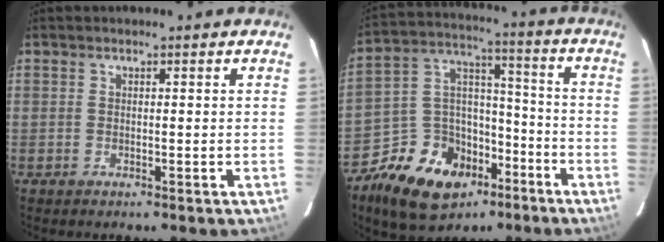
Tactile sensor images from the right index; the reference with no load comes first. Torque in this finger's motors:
{"motor_torque": [0.65, -0.52, -0.03, -0.11]}